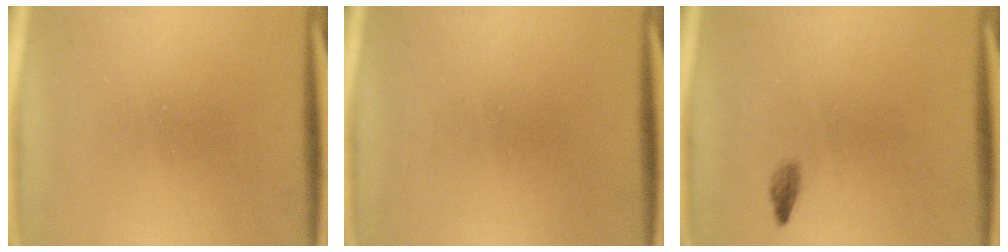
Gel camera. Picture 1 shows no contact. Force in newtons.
{"total": 1.6}
{"total": 0.9}